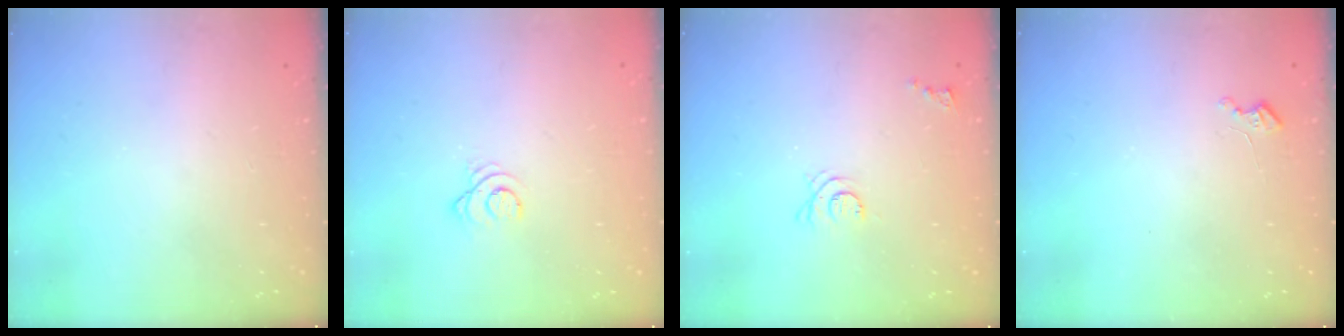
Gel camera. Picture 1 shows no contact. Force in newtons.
{"total": 3.1, "press": 3.1, "slide": 0.4}
{"total": 7.0, "press": 6.9, "slide": 1.1}
{"total": 2.6, "press": 2.6, "slide": 0.3}